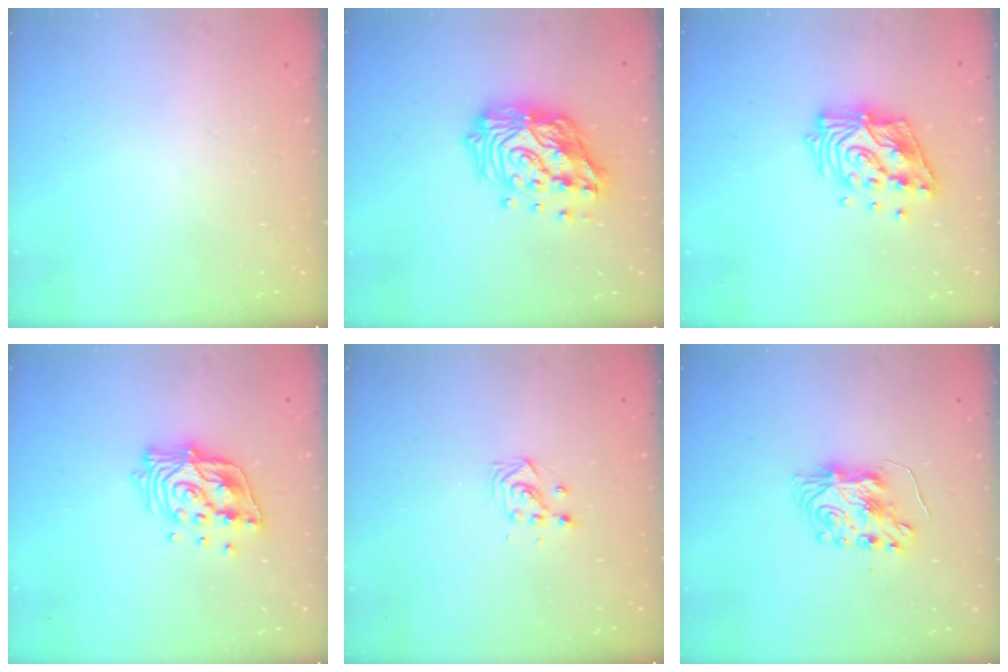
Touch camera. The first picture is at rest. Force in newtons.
{"total": 18.5, "press": 18.4, "slide": 2.2}
{"total": 14.7, "press": 14.6, "slide": 1.9}
{"total": 14.7, "press": 14.6, "slide": 1.4}
{"total": 2.9, "press": 2.9, "slide": 0.3}
{"total": 8.1, "press": 8.1, "slide": 0.5}